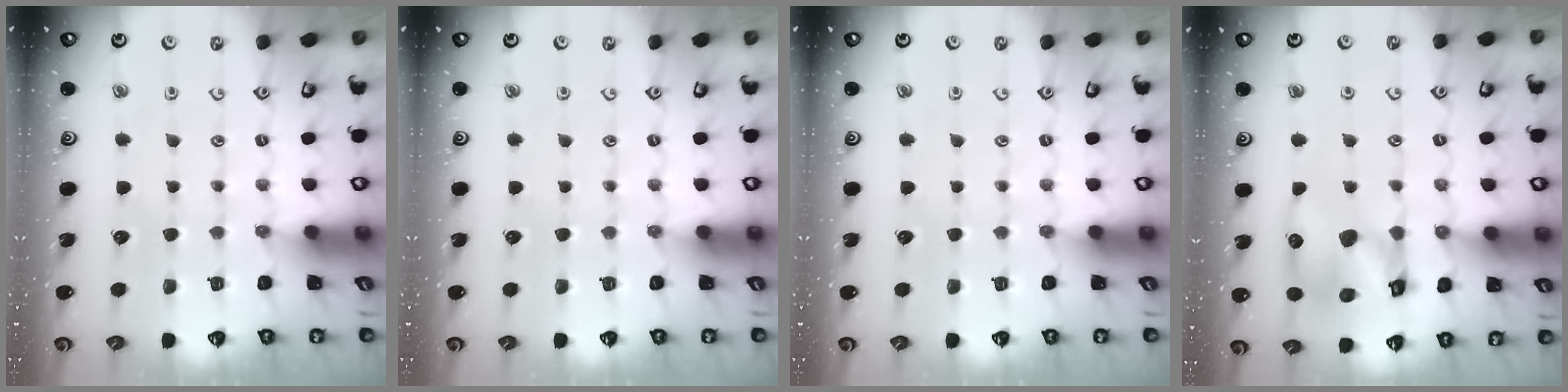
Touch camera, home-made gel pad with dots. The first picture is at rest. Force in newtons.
{"total": 0.0}
{"total": 0.0}
{"total": 12.6, "press": 12.5, "slide": 1.6}